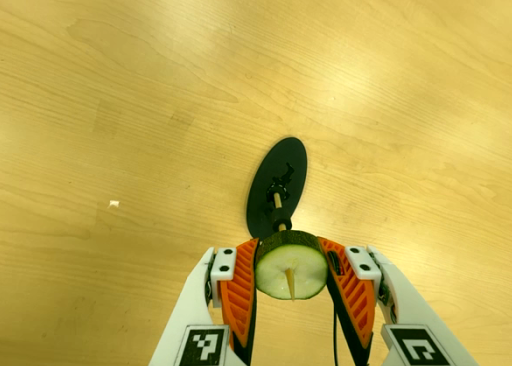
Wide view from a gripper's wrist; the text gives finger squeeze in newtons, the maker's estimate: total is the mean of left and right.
{"total": 12.6, "left": 12.6, "right": 12.6}